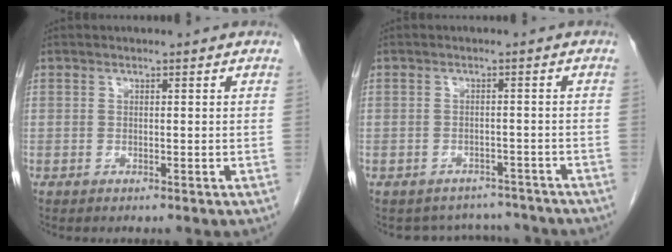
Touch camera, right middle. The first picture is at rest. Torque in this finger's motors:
{"motor_torque": [0.02, -0.02, -0.03, 0.00]}